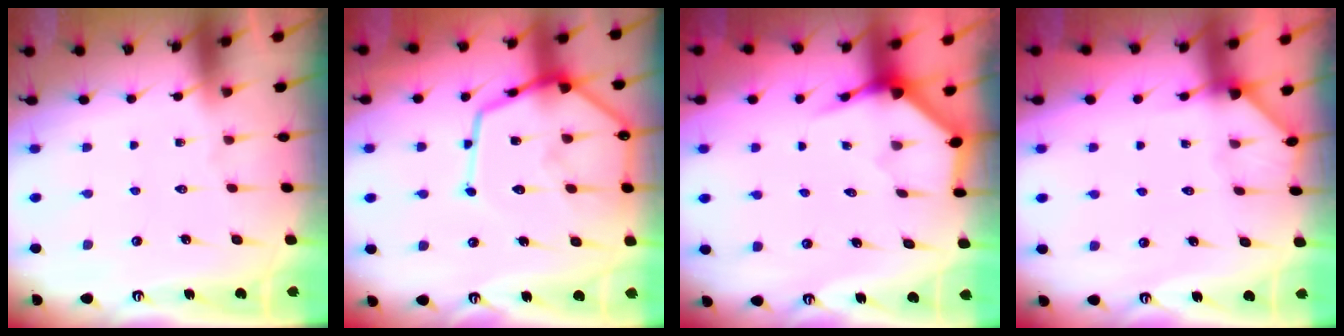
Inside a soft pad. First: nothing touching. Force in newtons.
{"total": 17.4, "press": 17.3, "slide": 1.6}
{"total": 3.9, "press": 3.9, "slide": 0.3}
{"total": 2.8, "press": 2.8, "slide": 0.2}